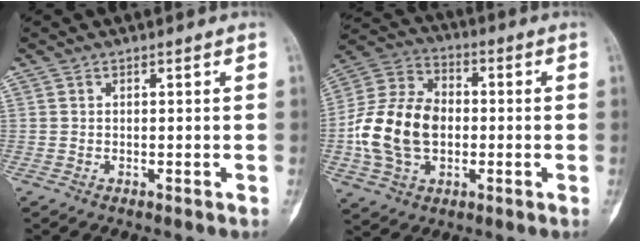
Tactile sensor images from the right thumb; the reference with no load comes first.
{"total": 17.0, "force": [-1.8, 12.0, 11.9], "torque": [-0.220, 0.027, -0.032]}